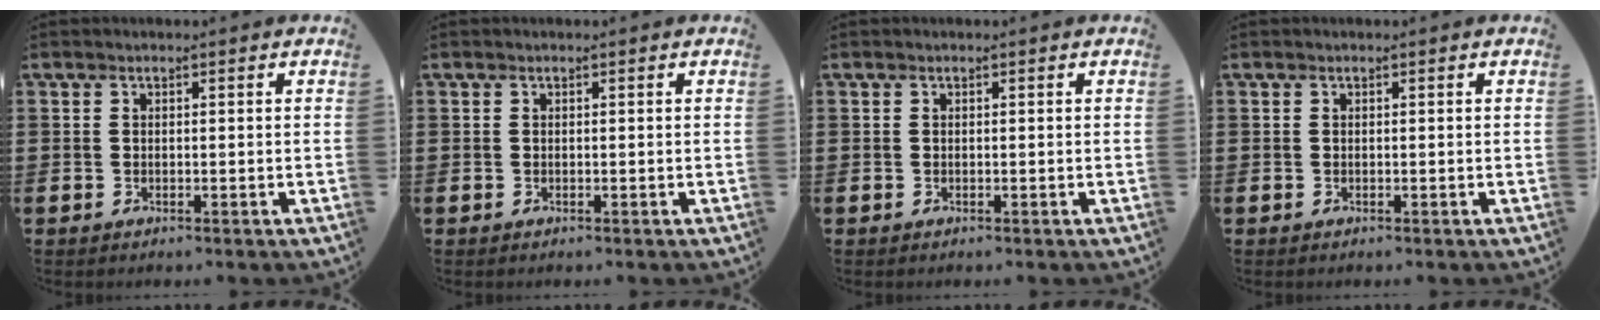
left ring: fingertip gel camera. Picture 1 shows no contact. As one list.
[{"total": 0.0}, {"total": 0.0}, {"total": 0.0}]